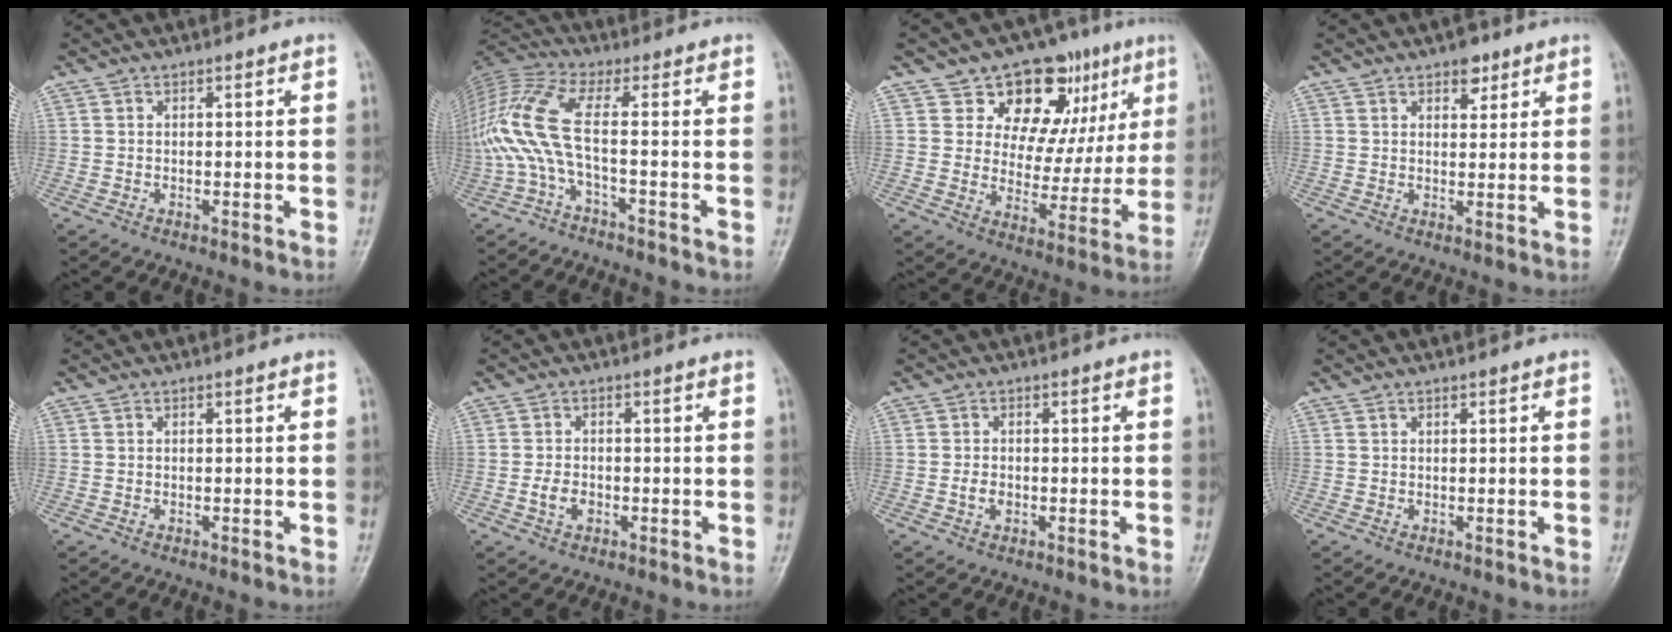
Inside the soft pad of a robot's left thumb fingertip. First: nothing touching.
{"total": 10.6, "force": [-2.5, 1.4, 10.2], "torque": [-0.266, 0.044, -0.059]}
{"total": 17.0, "force": [8.5, 11.0, 9.8], "torque": [-0.065, -0.020, 0.127]}
{"total": 3.6, "force": [2.3, 2.1, 1.9], "torque": [-0.006, -0.010, 0.031]}
{"total": 0.0}
{"total": 3.2, "force": [-1.0, 2.2, 2.1], "torque": [-0.037, 0.008, -0.020]}
{"total": 2.1, "force": [-0.6, 1.5, 1.4], "torque": [-0.023, 0.006, -0.012]}
{"total": 0.0}